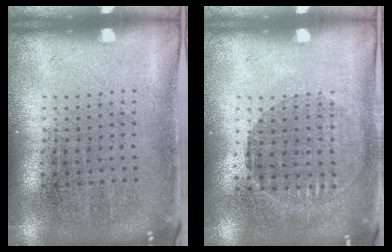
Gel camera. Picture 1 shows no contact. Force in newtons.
{"total": 0.9, "press": 0.8, "slide": 0.3}